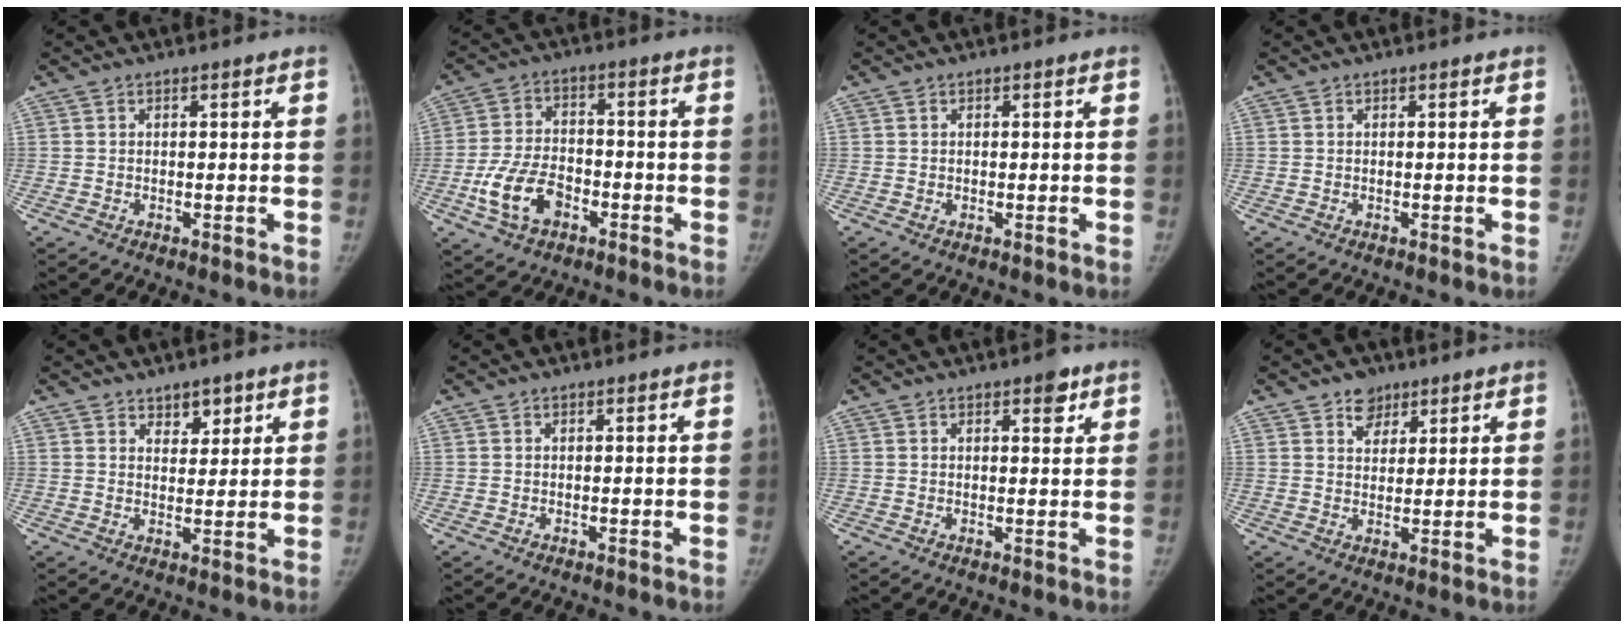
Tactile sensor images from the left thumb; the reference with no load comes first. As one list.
[{"total": 10.3, "force": [-4.4, 6.6, 6.6], "torque": [-0.122, 0.024, -0.078]}, {"total": 0.0}, {"total": 0.0}, {"total": 4.0, "force": [2.7, 2.5, 1.7], "torque": [0.006, -0.017, 0.043]}, {"total": 0.0}, {"total": 3.1, "force": [1.8, 1.3, 2.1], "torque": [-0.013, -0.007, 0.022]}, {"total": 4.5, "force": [2.9, 3.2, 1.2], "torque": [0.009, -0.017, 0.046]}]